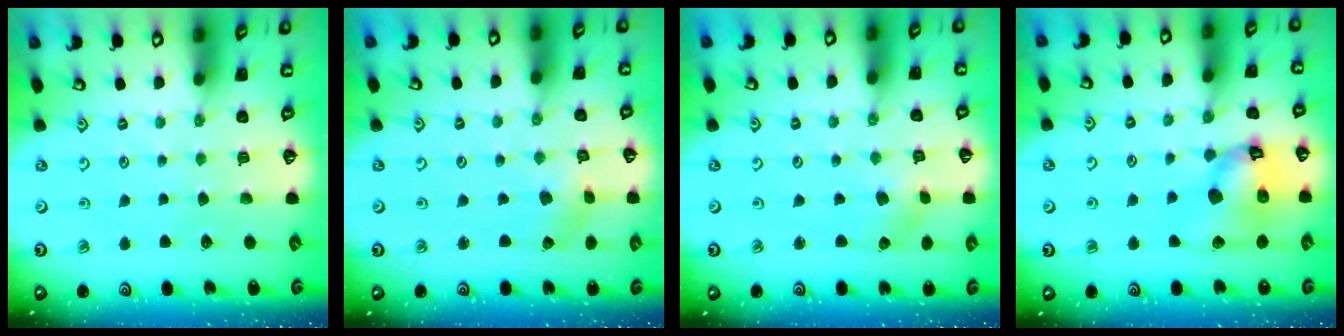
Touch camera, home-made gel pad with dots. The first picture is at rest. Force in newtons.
{"total": 1.4, "press": 1.4, "slide": 0.1}
{"total": 4.3, "press": 4.3, "slide": 0.2}
{"total": 14.8, "press": 14.7, "slide": 1.7}